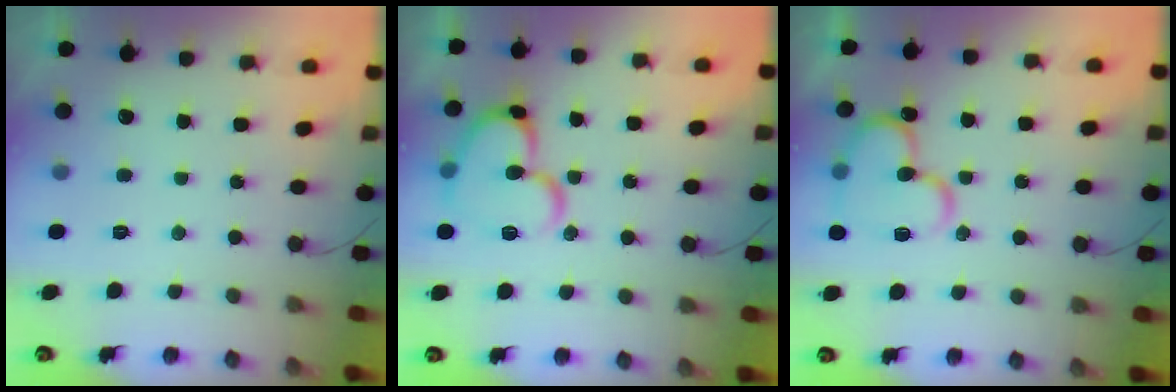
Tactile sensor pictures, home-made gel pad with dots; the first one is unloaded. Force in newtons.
{"total": 16.7, "press": 16.6, "slide": 1.8}
{"total": 16.9, "press": 16.8, "slide": 1.8}